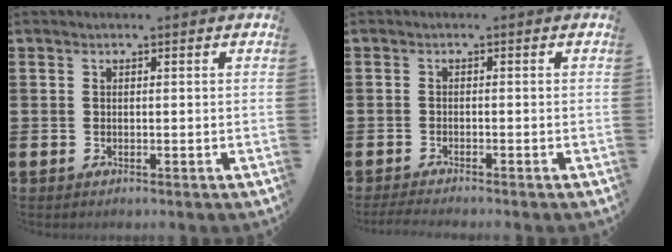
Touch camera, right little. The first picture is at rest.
{"total": 1.3, "force": [-1.1, 0.0, 0.7], "torque": [-0.011, 0.000, -0.021]}